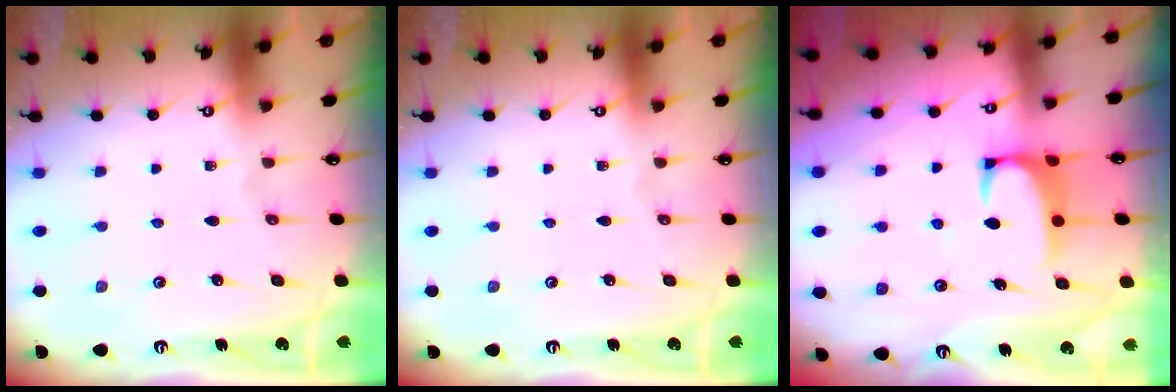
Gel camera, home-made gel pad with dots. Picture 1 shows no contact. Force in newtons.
{"total": 0.0}
{"total": 2.0, "press": 1.9, "slide": 0.7}